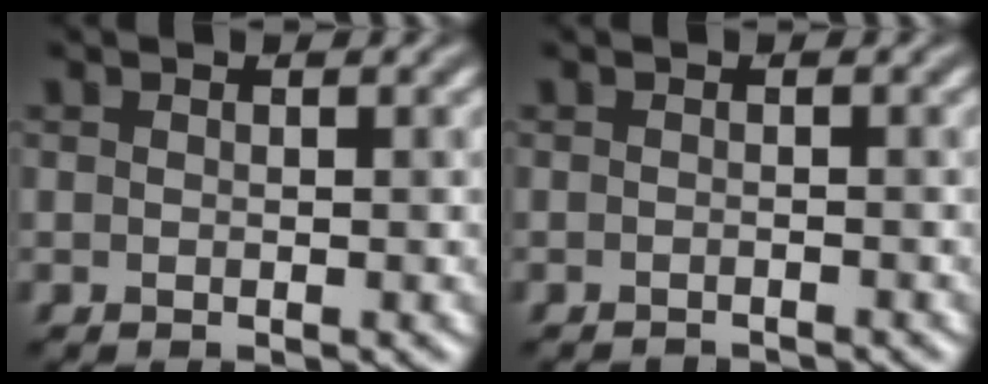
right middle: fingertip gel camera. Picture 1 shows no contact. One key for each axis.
{"total": 1.8, "fx": -1.8, "fy": 0.2, "fz": 0.3, "tx": 0.005, "ty": -0.008, "tz": -0.026}